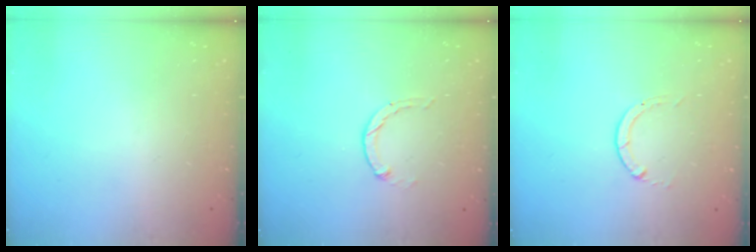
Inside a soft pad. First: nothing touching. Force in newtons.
{"total": 0.8, "press": 0.7, "slide": 0.2}
{"total": 0.6, "press": 0.5, "slide": 0.1}